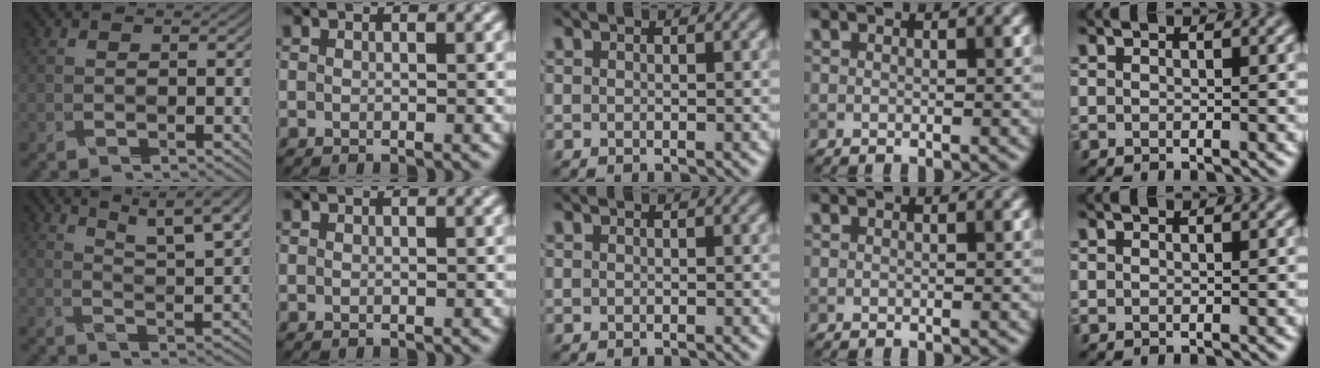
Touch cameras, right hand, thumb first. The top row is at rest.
{"thumb": {"total": 8.4, "force": [6.5, 1.0, 5.3], "torque": [-0.092, 0.005, 0.097]}}